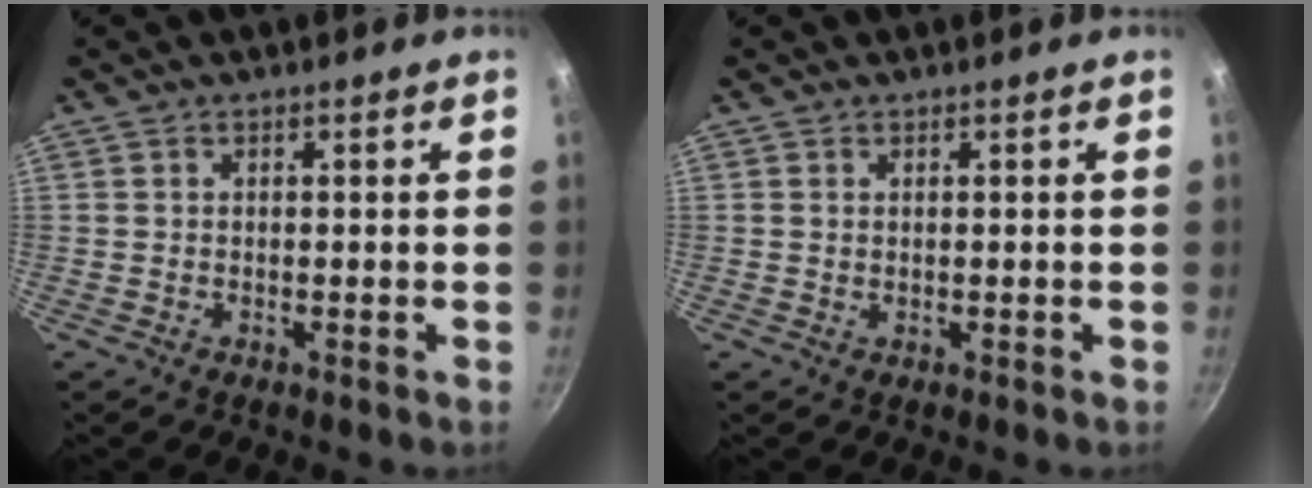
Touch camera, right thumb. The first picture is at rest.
{"total": 0.0}